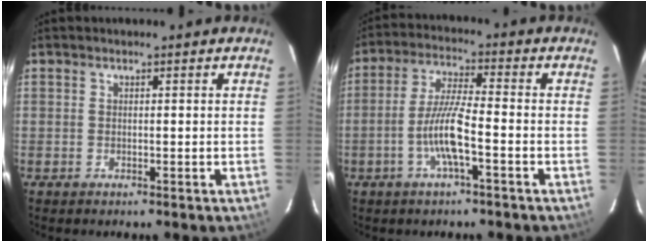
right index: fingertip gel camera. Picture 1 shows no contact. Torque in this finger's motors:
{"motor_torque": [1.19, -0.29, 0.46, 0.10]}